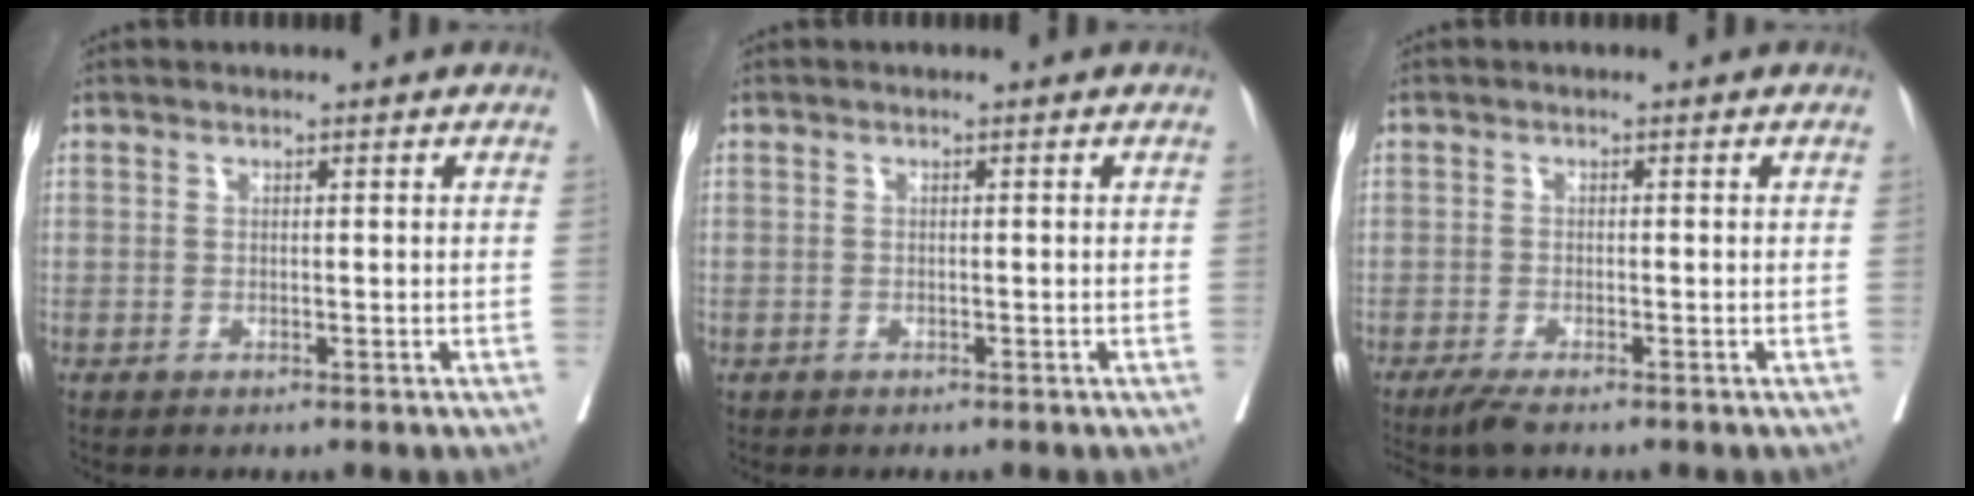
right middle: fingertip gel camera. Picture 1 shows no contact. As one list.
[{"total": 0.0}, {"total": 2.9, "force": [-2.3, 0.3, 1.8], "torque": [-0.034, -0.009, -0.042]}]